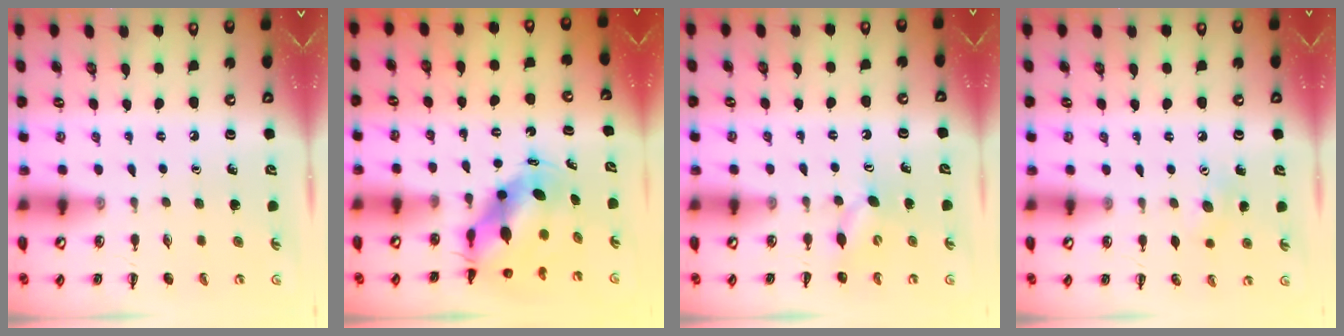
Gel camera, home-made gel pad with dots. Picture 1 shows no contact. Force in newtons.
{"total": 5.8, "press": 5.6, "slide": 1.5}
{"total": 5.1, "press": 4.9, "slide": 1.4}
{"total": 5.3, "press": 5.1, "slide": 1.3}